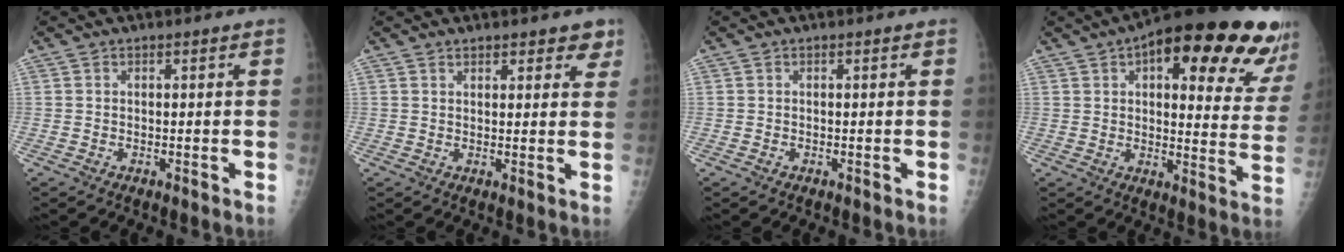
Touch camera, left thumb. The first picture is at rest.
{"total": 4.3, "force": [3.1, 2.0, 2.2], "torque": [0.003, -0.014, 0.038]}
{"total": 0.0}
{"total": 25.7, "force": [15.0, 8.8, 18.9], "torque": [-0.221, -0.029, 0.187]}